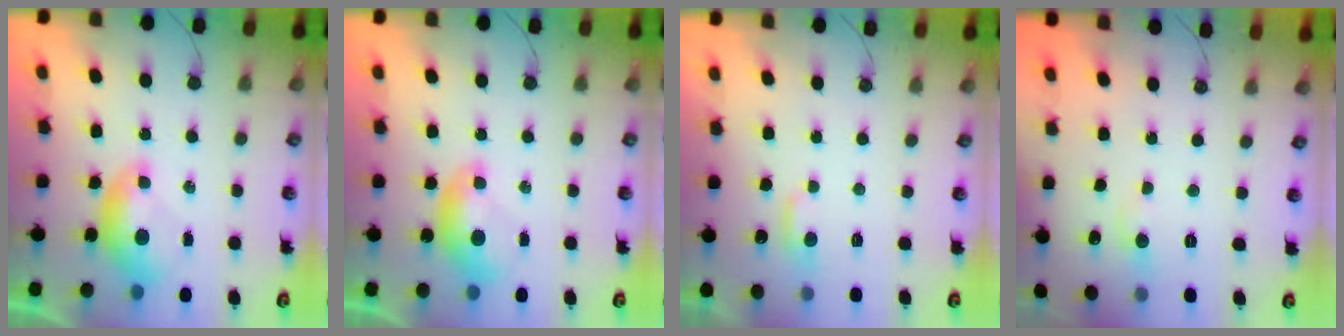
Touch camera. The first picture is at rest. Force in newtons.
{"total": 0.0}
{"total": 1.6, "press": 1.4, "slide": 0.7}
{"total": 2.8, "press": 2.6, "slide": 0.9}